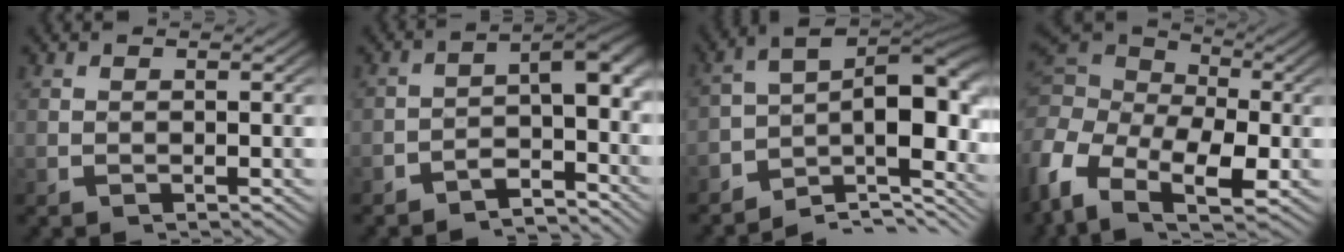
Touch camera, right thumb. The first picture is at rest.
{"total": 6.0, "force": [-2.3, 3.1, 4.6], "torque": [-0.048, -0.007, -0.044]}
{"total": 13.9, "force": [-2.4, 8.1, 11.1], "torque": [-0.160, -0.018, -0.046]}
{"total": 10.8, "force": [0.3, 7.3, 7.9], "torque": [-0.161, -0.021, 0.010]}